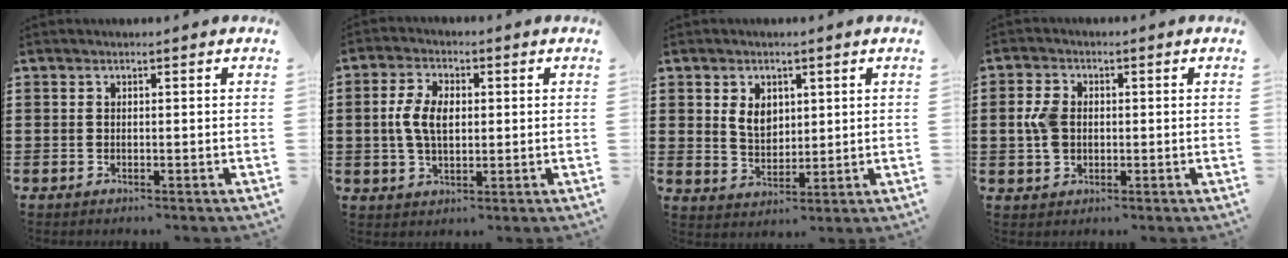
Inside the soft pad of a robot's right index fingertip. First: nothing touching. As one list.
[{"total": 5.8, "force": [0.0, 3.2, 4.7], "torque": [-0.117, 0.003, -0.008]}, {"total": 4.4, "force": [1.4, 3.2, 2.7], "torque": [-0.057, 0.006, 0.023]}, {"total": 4.5, "force": [0.1, 3.4, 3.0], "torque": [-0.087, 0.005, -0.006]}]